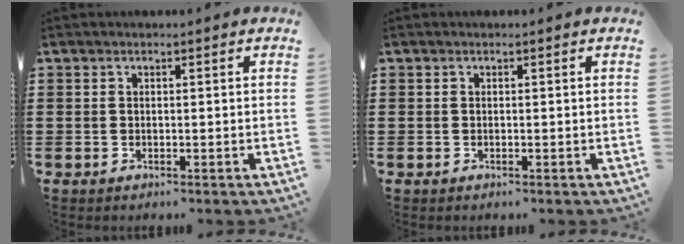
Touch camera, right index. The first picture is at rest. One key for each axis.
{"total": 0.0}